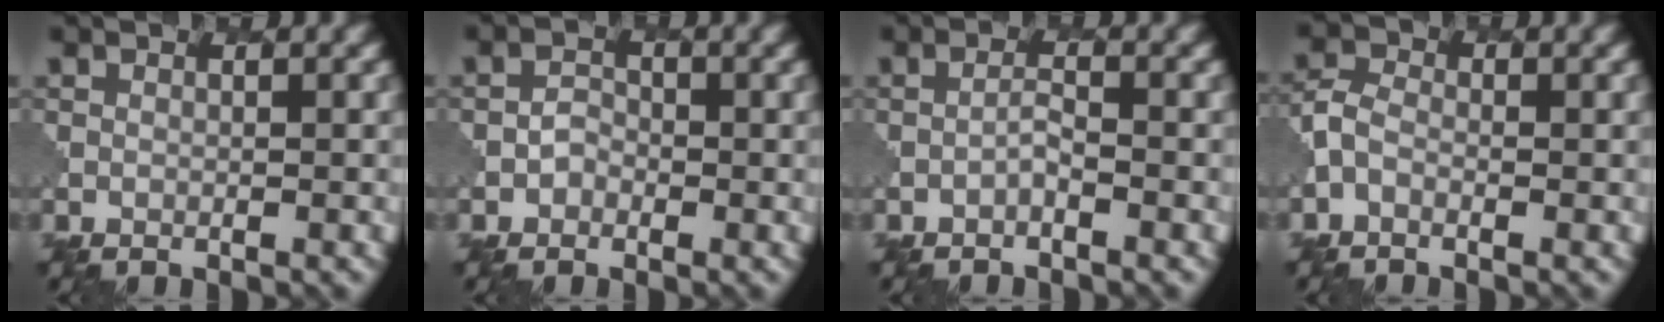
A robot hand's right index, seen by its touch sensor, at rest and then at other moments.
{"total": 1.1, "force": [-0.5, 1.0, 0.2], "torque": [-0.003, 0.005, -0.010]}
{"total": 0.6, "force": [-0.4, 0.0, 0.5], "torque": [-0.010, 0.005, -0.009]}
{"total": 1.7, "force": [-0.7, 1.2, 0.9], "torque": [-0.025, 0.004, -0.026]}